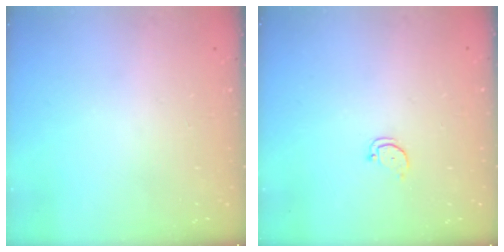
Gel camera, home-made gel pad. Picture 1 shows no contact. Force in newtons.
{"total": 2.2, "press": 2.2, "slide": 0.2}